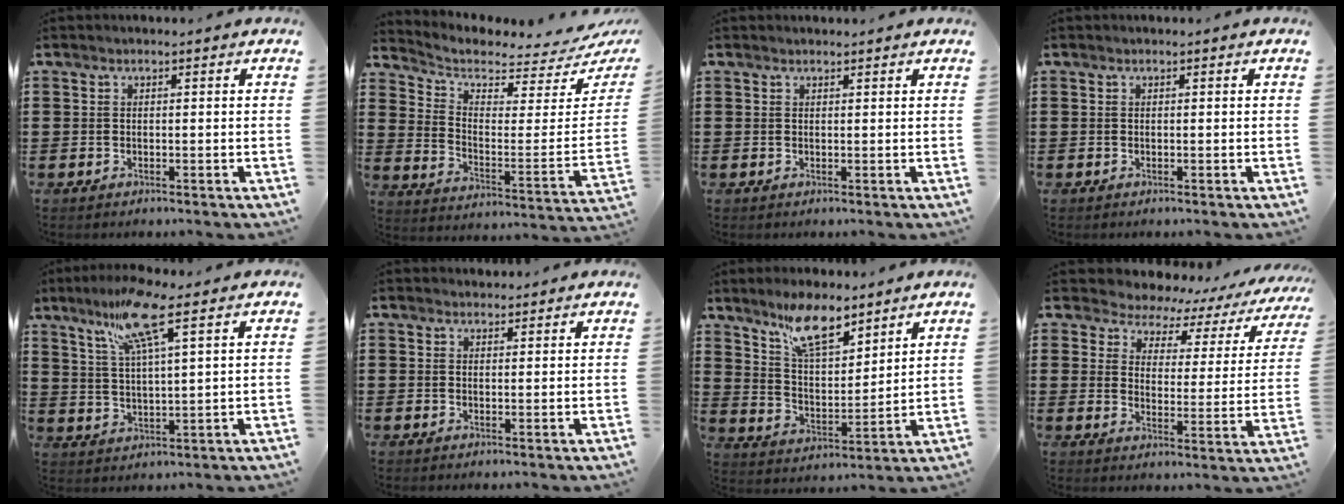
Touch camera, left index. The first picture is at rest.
{"total": 3.8, "force": [3.4, 1.2, 1.4], "torque": [-0.053, -0.039, 0.053]}
{"total": 0.9, "force": [0.9, 0.1, 0.1], "torque": [-0.004, 0.000, 0.018]}
{"total": 0.0}
{"total": 9.6, "force": [6.0, 0.7, 7.4], "torque": [-0.160, -0.002, 0.103]}
{"total": 1.7, "force": [1.6, 0.4, 0.0], "torque": [-0.004, 0.002, 0.033]}
{"total": 9.3, "force": [7.3, 2.6, 5.2], "torque": [-0.115, -0.024, 0.132]}
{"total": 3.9, "force": [3.6, 1.5, 0.5], "torque": [-0.037, -0.026, 0.054]}